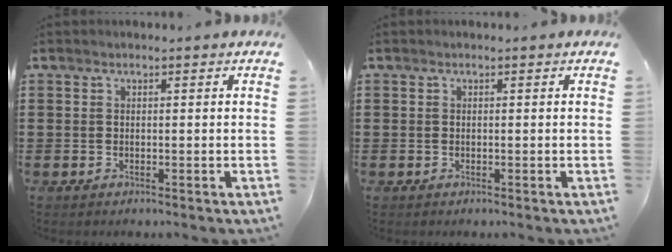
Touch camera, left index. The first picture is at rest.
{"total": 0.0}